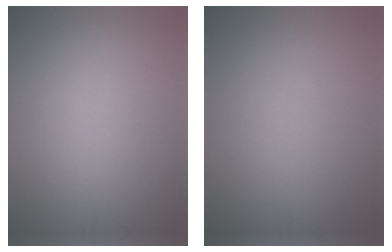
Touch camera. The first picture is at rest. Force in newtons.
{"total": 0.0}